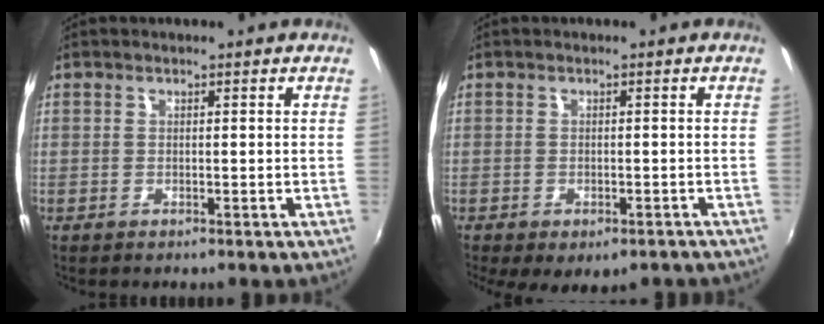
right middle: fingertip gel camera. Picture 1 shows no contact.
{"total": 7.1, "force": [-4.6, 3.3, 4.2], "torque": [-0.084, -0.033, -0.059]}